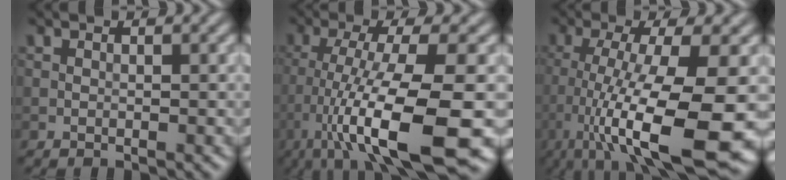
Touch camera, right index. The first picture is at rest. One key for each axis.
{"total": 12.9, "fx": -5.5, "fy": 2.8, "fz": 11.3, "tx": -0.191, "ty": -0.010, "tz": -0.089}
{"total": 13.6, "fx": -4.7, "fy": 3.7, "fz": 12.2, "tx": -0.200, "ty": -0.018, "tz": -0.074}